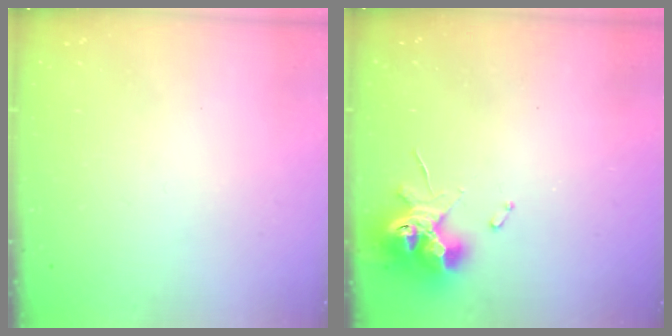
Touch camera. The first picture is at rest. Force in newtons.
{"total": 11.4, "press": 11.3, "slide": 1.1}